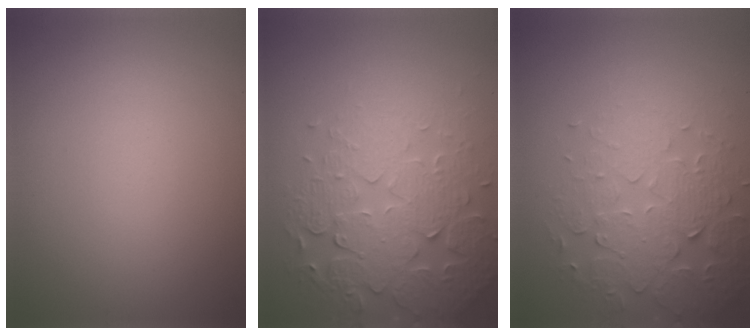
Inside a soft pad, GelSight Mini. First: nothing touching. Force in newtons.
{"total": 6.2, "press": 4.9, "slide": 3.9}
{"total": 4.4, "press": 4.1, "slide": 1.7}